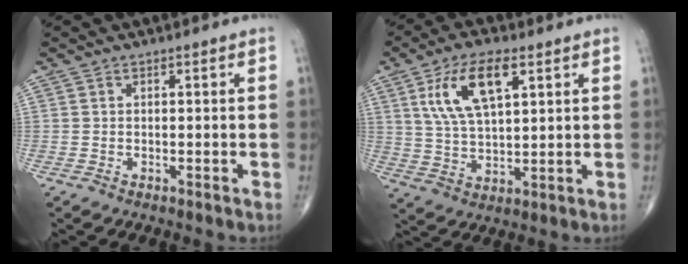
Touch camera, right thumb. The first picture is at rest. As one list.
[{"total": 12.2, "force": [4.9, 5.1, 9.9], "torque": [-0.184, -0.008, 0.095]}]